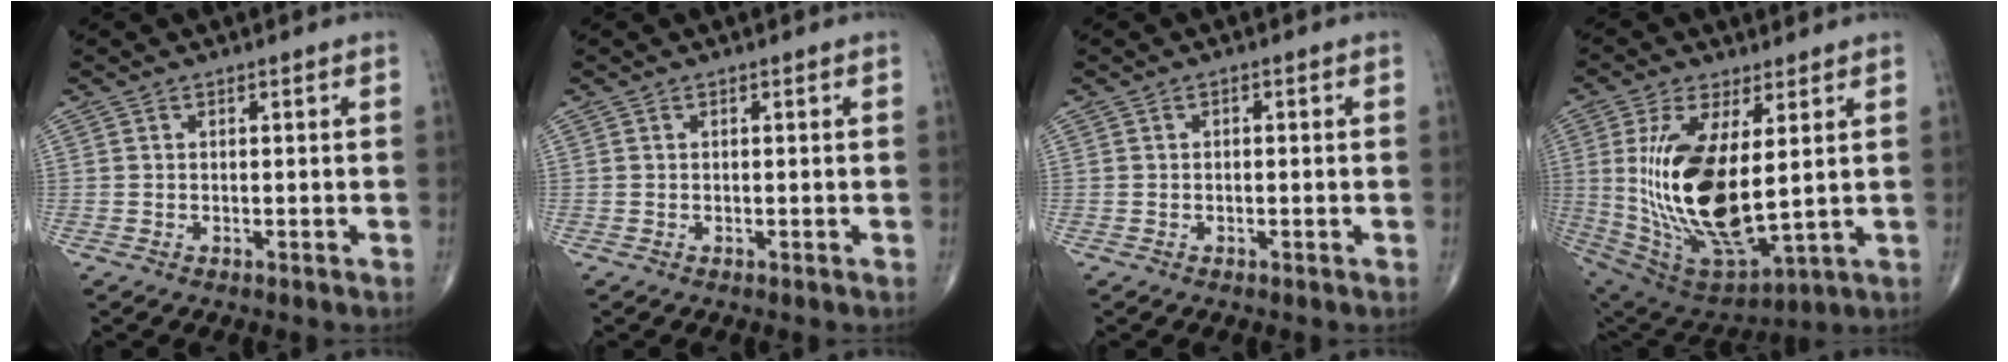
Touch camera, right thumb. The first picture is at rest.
{"total": 0.0}
{"total": 0.6, "force": [0.0, 0.3, 0.5], "torque": [-0.002, 0.002, -0.003]}
{"total": 21.2, "force": [2.0, 8.9, 19.1], "torque": [-0.379, -0.028, 0.059]}